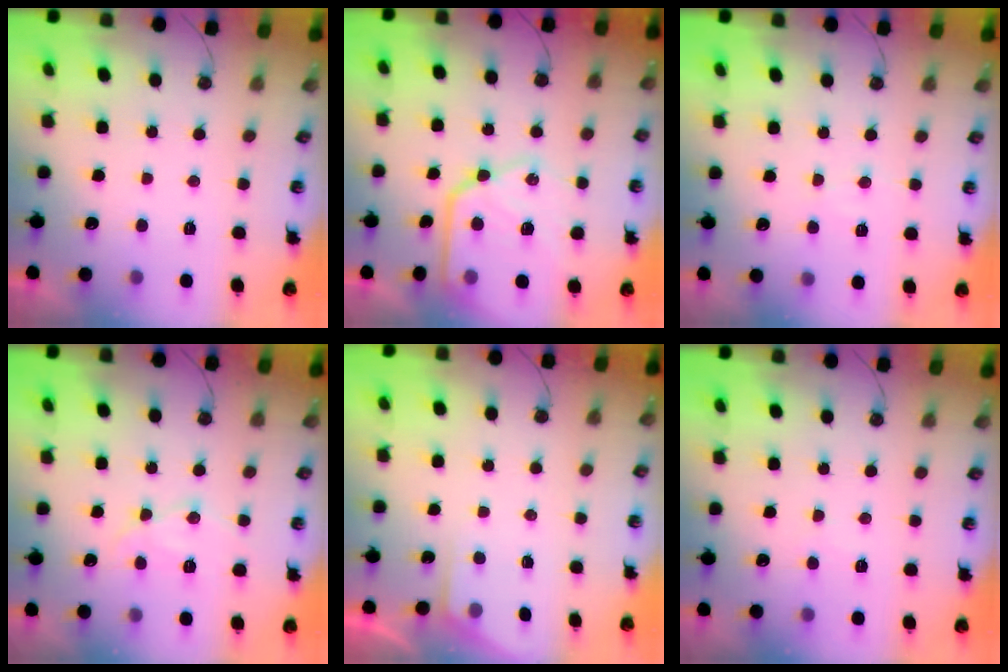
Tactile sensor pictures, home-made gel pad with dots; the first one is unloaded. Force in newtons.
{"total": 19.1, "press": 19.1, "slide": 1.6}
{"total": 5.6, "press": 5.6, "slide": 0.3}
{"total": 12.2, "press": 12.1, "slide": 1.0}
{"total": 3.5, "press": 3.5, "slide": 0.5}
{"total": 4.0, "press": 4.0, "slide": 0.6}